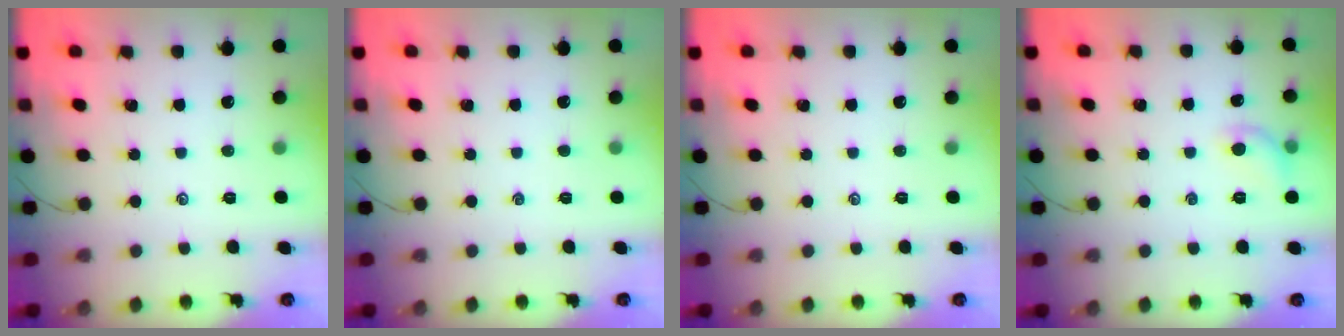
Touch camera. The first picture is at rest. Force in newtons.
{"total": 0.0}
{"total": 0.0}
{"total": 6.6, "press": 6.5, "slide": 1.3}